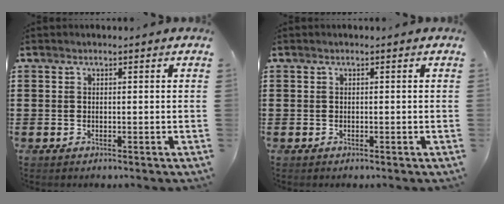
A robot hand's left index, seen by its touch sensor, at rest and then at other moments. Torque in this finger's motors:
{"motor_torque": [-0.22, -0.04, 0.03, -0.01]}